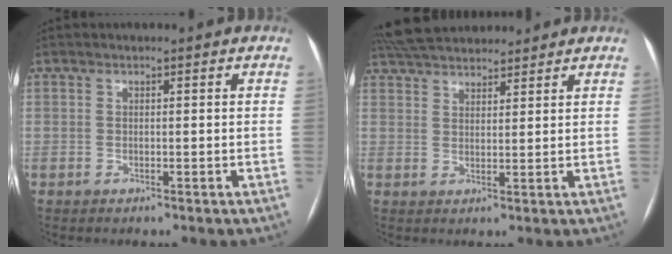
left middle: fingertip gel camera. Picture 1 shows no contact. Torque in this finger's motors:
{"motor_torque": [0.70, -0.96, -0.04, 0.01]}